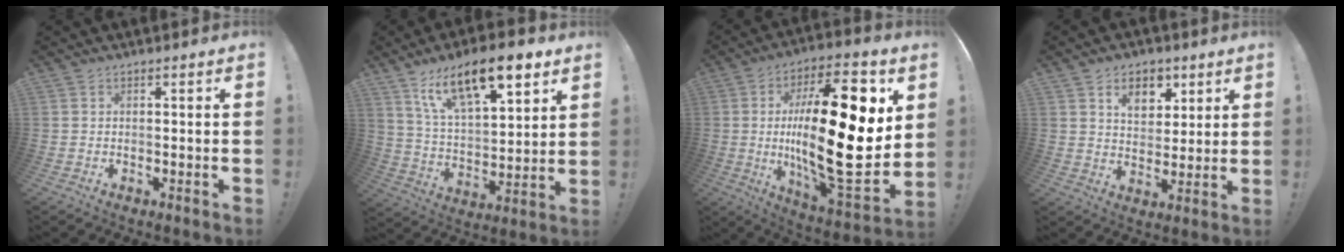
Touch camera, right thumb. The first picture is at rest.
{"total": 18.0, "force": [11.2, 6.9, 12.4], "torque": [-0.202, -0.062, 0.190]}
{"total": 30.8, "force": [2.8, 10.9, 28.7], "torque": [-0.496, -0.025, 0.047]}
{"total": 9.3, "force": [4.9, 6.4, 4.5], "torque": [-0.055, -0.021, 0.090]}